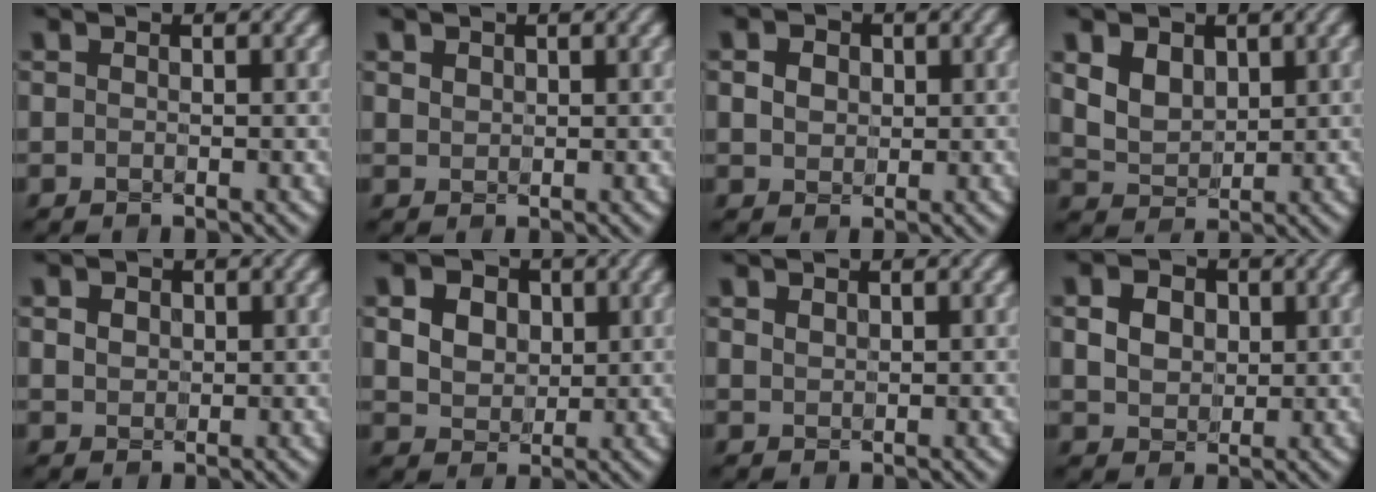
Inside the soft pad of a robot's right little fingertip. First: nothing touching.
{"total": 1.1, "force": [0.6, 0.9, 0.4], "torque": [-0.020, -0.003, 0.026]}
{"total": 2.9, "force": [0.6, 2.3, 1.6], "torque": [-0.042, 0.010, 0.006]}
{"total": 2.8, "force": [0.7, 2.2, 1.6], "torque": [-0.051, -0.010, 0.022]}
{"total": 1.7, "force": [0.4, 1.5, 0.8], "torque": [-0.031, 0.003, 0.011]}
{"total": 8.3, "force": [3.0, 6.4, 4.4], "torque": [-0.104, 0.024, 0.041]}
{"total": 0.9, "force": [0.5, 0.6, 0.4], "torque": [-0.014, 0.003, 0.017]}
{"total": 4.6, "force": [1.0, 3.6, 2.6], "torque": [-0.073, 0.013, 0.018]}